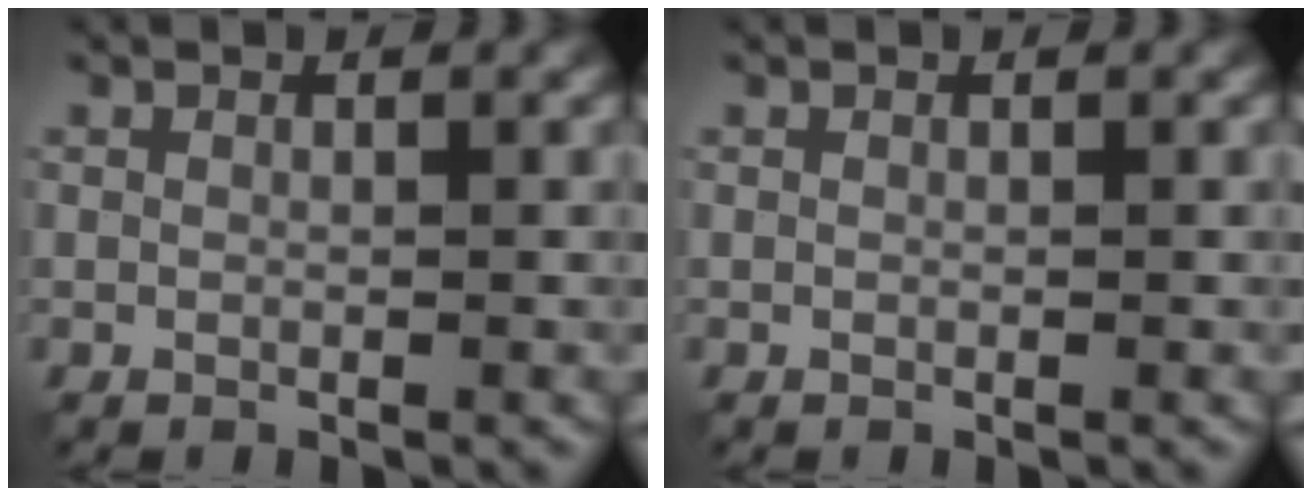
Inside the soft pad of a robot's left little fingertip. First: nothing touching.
{"total": 0.0}